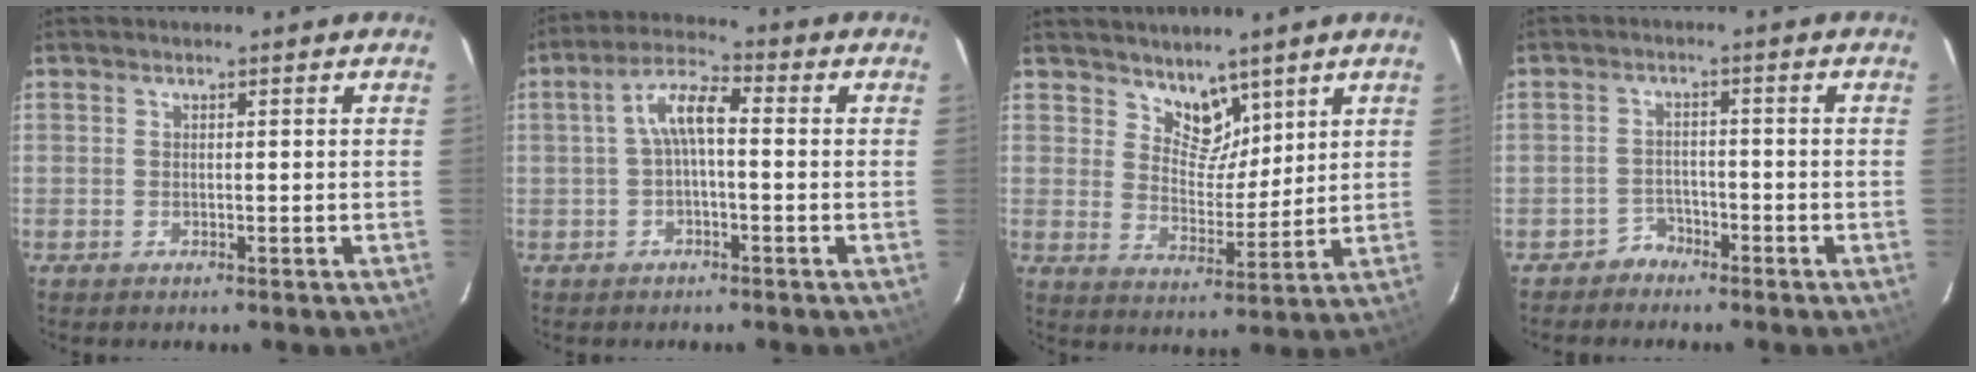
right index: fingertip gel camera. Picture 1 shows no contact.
{"total": 6.0, "force": [-0.3, 2.2, 5.6], "torque": [-0.116, 0.023, -0.005]}
{"total": 6.6, "force": [4.9, 3.7, 2.3], "torque": [-0.024, -0.010, 0.088]}
{"total": 2.9, "force": [-2.3, 1.7, -0.5], "torque": [0.009, 0.013, -0.042]}